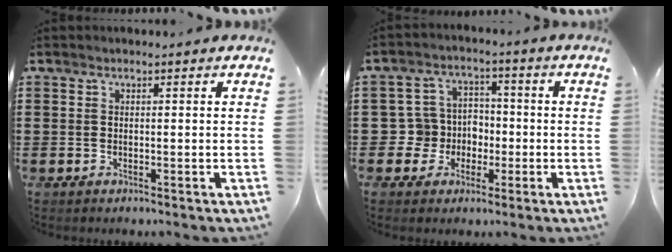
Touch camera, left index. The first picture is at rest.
{"total": 6.2, "force": [-0.9, 6.0, 1.6], "torque": [-0.060, 0.011, -0.014]}